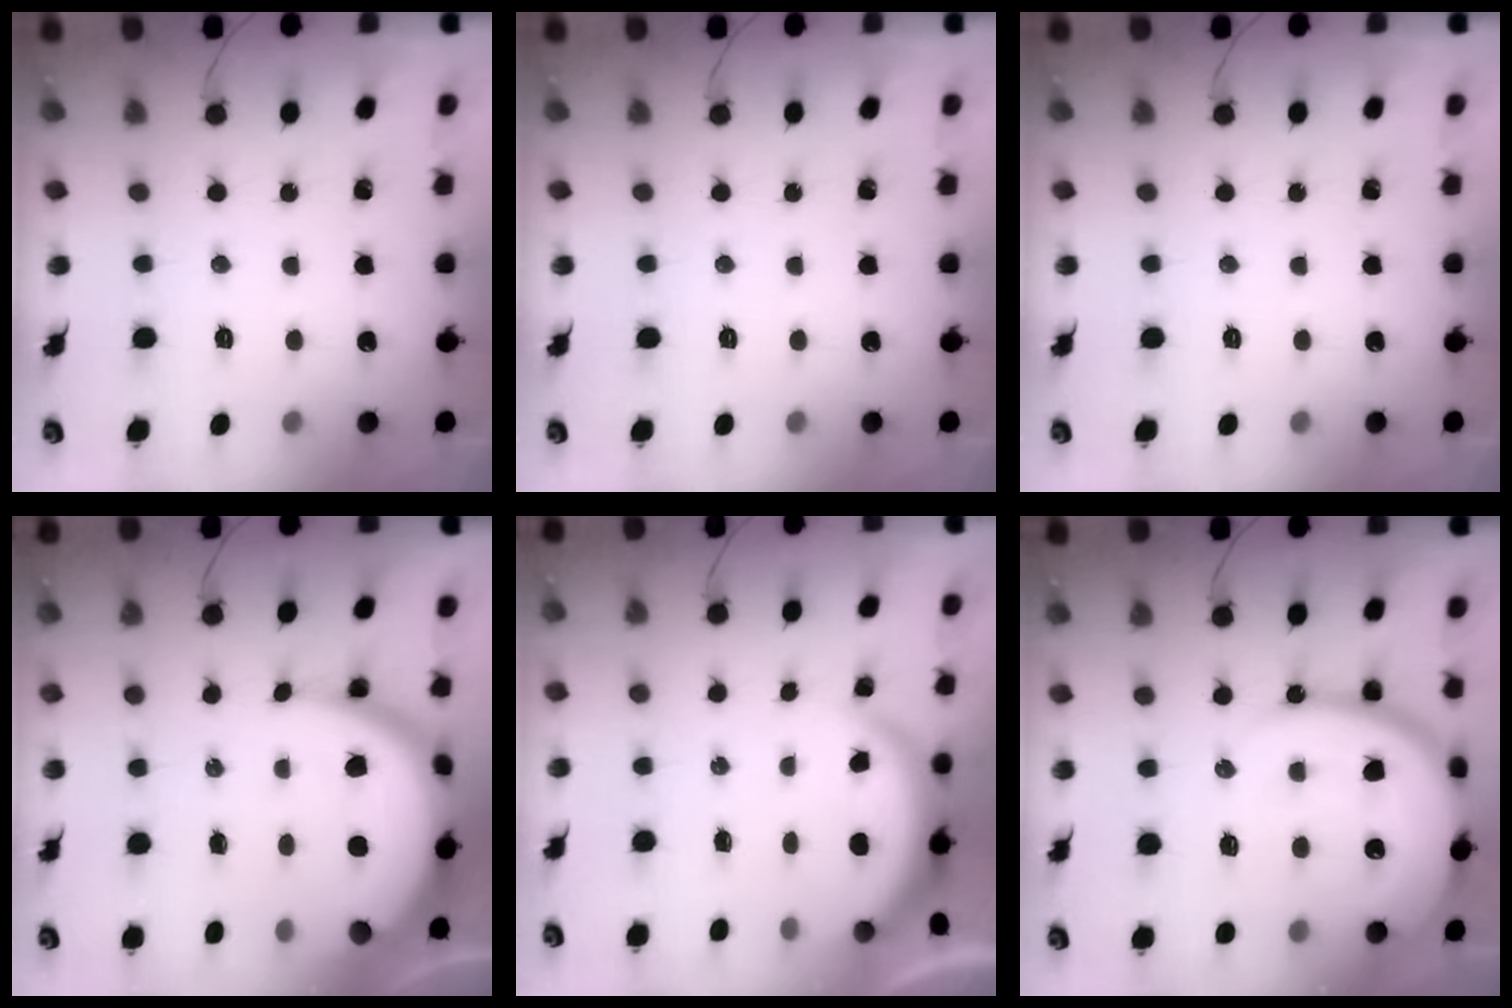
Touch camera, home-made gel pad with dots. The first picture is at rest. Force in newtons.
{"total": 0.0}
{"total": 0.0}
{"total": 15.7, "press": 15.6, "slide": 1.3}
{"total": 4.0, "press": 4.0, "slide": 0.3}
{"total": 24.4, "press": 24.3, "slide": 2.5}